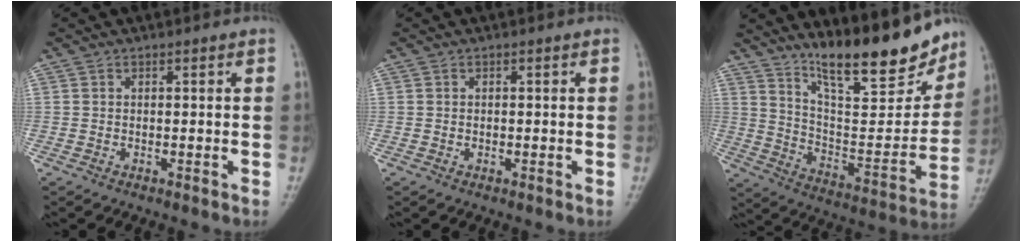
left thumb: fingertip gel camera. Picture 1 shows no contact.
{"total": 0.6, "force": [0.0, 0.4, 0.4], "torque": [-0.007, 0.000, 0.000]}
{"total": 20.1, "force": [15.0, 5.4, 12.3], "torque": [-0.146, -0.085, 0.249]}